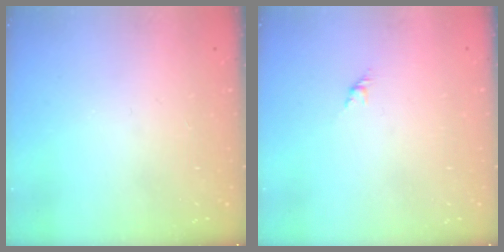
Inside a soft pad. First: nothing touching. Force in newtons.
{"total": 1.6, "press": 1.5, "slide": 0.7}